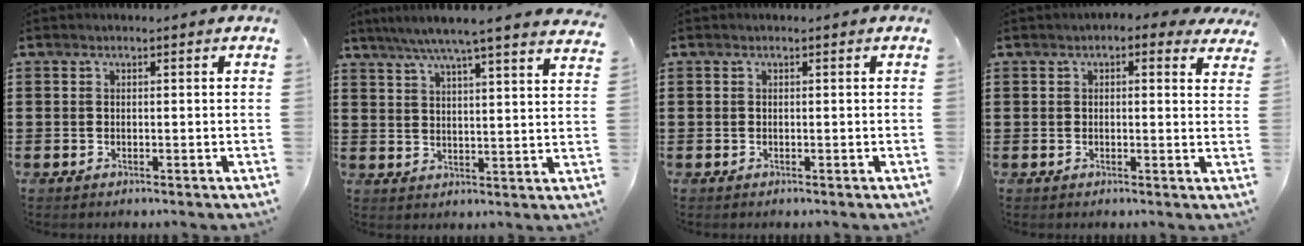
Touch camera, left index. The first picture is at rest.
{"total": 6.2, "force": [5.3, -0.7, 3.0], "torque": [-0.078, -0.024, 0.091]}
{"total": 0.0}
{"total": 2.1, "force": [1.3, 0.8, 1.5], "torque": [-0.033, 0.007, 0.021]}